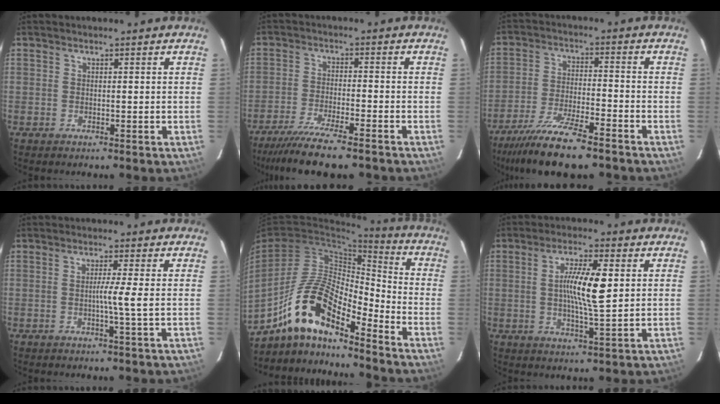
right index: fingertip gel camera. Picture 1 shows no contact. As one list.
[{"total": 11.5, "force": [-9.6, 0.5, 6.4], "torque": [-0.098, -0.028, -0.153]}, {"total": 12.1, "force": [-9.4, 1.2, 7.4], "torque": [-0.130, -0.028, -0.162]}, {"total": 3.1, "force": [-0.3, -1.2, 2.9], "torque": [-0.049, -0.003, -0.007]}, {"total": 13.3, "force": [-10.0, 3.3, 8.3], "torque": [-0.159, 0.028, -0.180]}, {"total": 8.7, "force": [1.3, 0.7, 8.6], "torque": [-0.157, -0.001, 0.021]}]